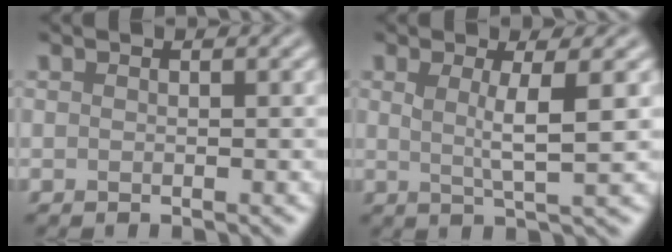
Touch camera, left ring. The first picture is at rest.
{"total": 3.4, "force": [0.6, 0.7, 3.2], "torque": [-0.051, -0.006, 0.009]}